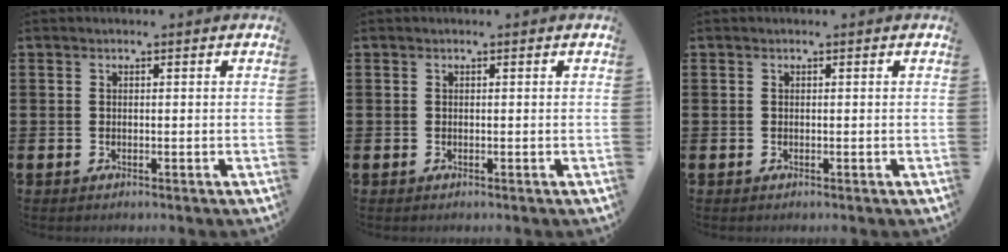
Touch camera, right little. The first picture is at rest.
{"total": 0.0}
{"total": 0.0}